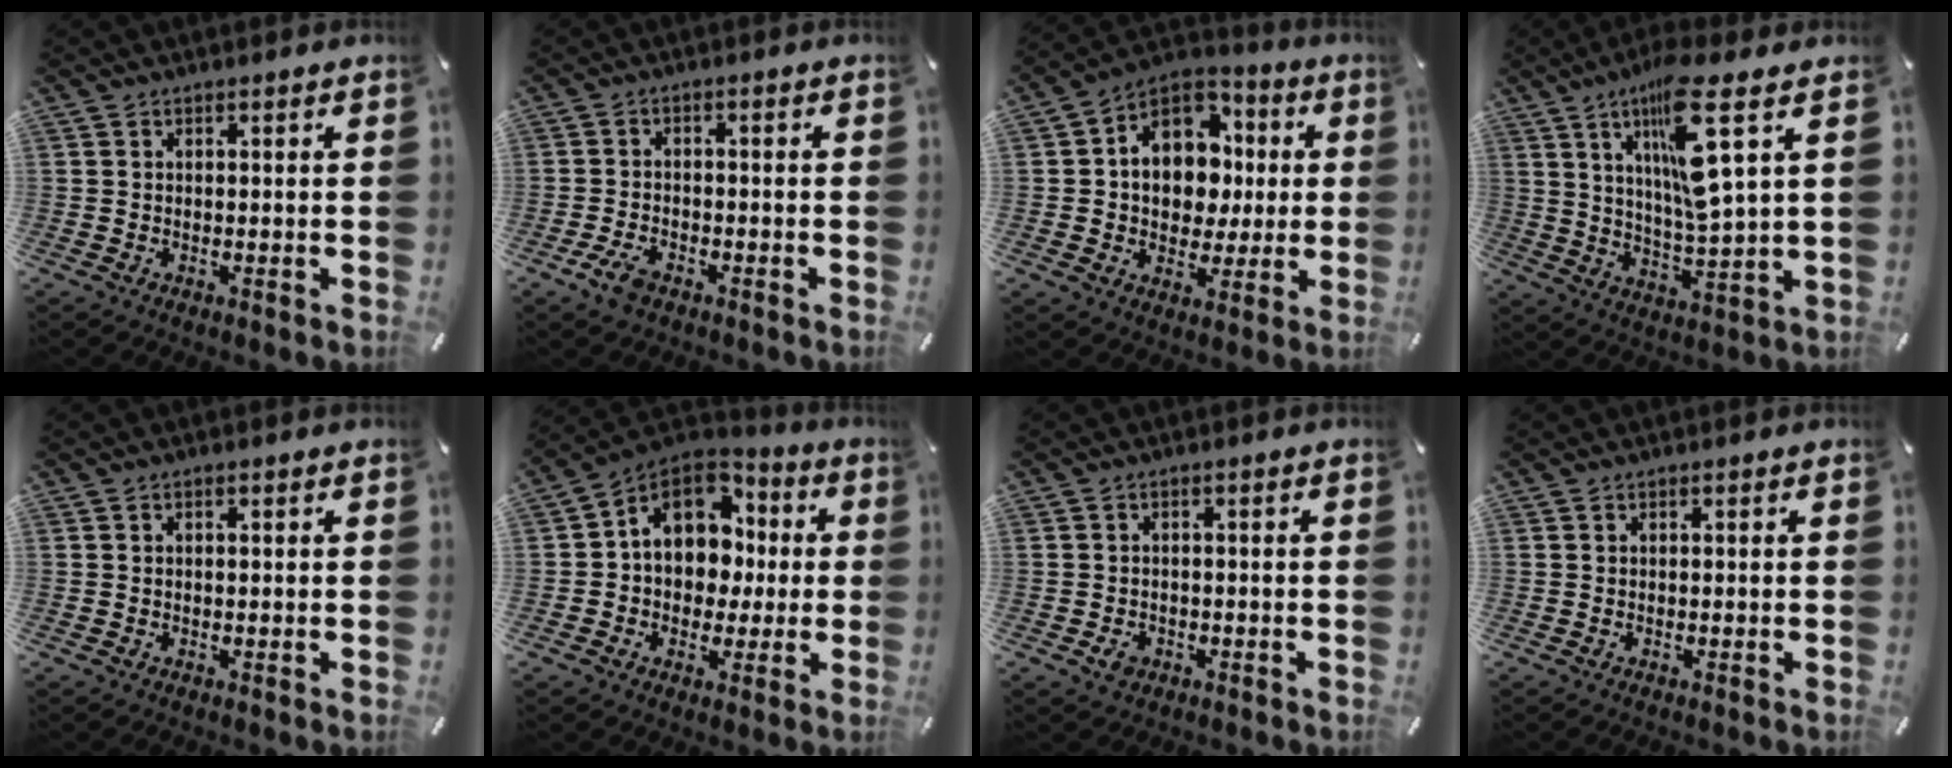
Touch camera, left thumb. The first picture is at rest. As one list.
[{"total": 4.1, "force": [-2.6, 2.1, 2.4], "torque": [-0.065, 0.005, -0.054]}, {"total": 12.8, "force": [1.2, 11.1, 6.3], "torque": [-0.110, -0.008, 0.026]}, {"total": 15.6, "force": [7.7, 3.0, 13.3], "torque": [-0.242, -0.035, 0.118]}, {"total": 0.6, "force": [0.1, 0.4, 0.4], "torque": [-0.008, 0.001, 0.001]}, {"total": 12.9, "force": [2.4, 11.0, 6.3], "torque": [-0.126, -0.003, 0.048]}, {"total": 2.4, "force": [-1.0, 1.9, 1.1], "torque": [-0.019, 0.005, -0.019]}, {"total": 0.0}]